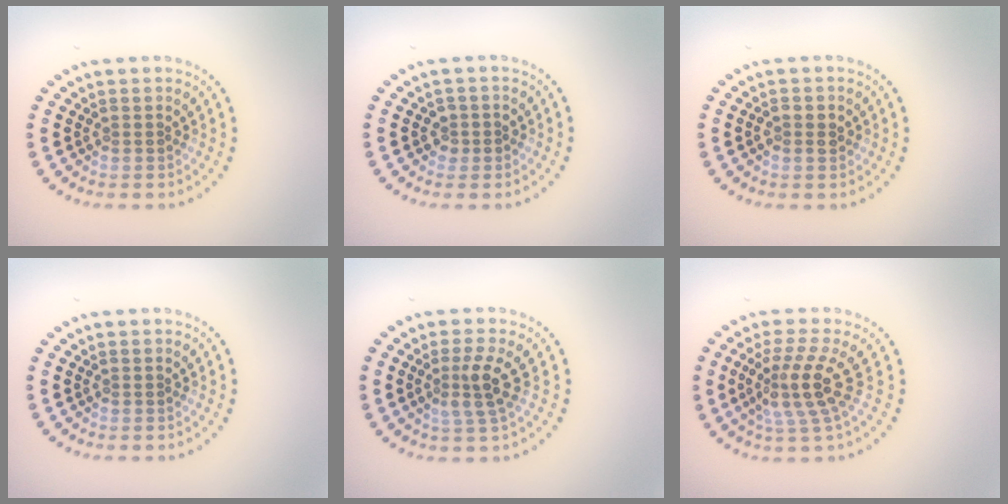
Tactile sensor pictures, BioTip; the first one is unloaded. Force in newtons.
{"total": 1.1, "press": 1.1, "slide": 0.4}
{"total": 1.5, "press": 1.5, "slide": 0.3}
{"total": 0.0}
{"total": 2.8, "press": 2.4, "slide": 1.4}
{"total": 4.1, "press": 3.2, "slide": 2.6}